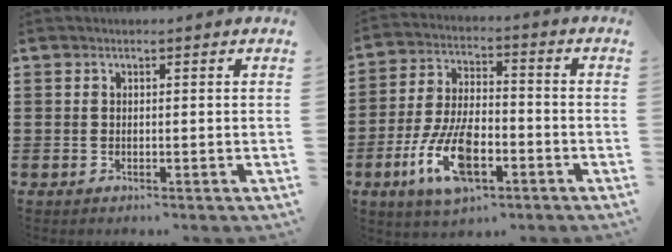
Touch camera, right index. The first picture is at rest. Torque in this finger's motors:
{"motor_torque": [2.14, 0.00, 1.05, 0.21]}